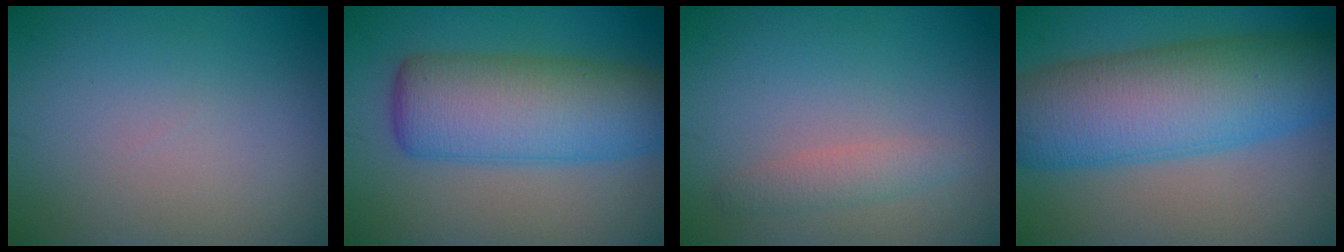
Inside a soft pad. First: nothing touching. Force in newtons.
{"total": 9.1, "press": 9.1, "slide": 0.5}
{"total": 1.6, "press": 1.6, "slide": 0.0}
{"total": 11.3, "press": 11.3, "slide": 0.2}